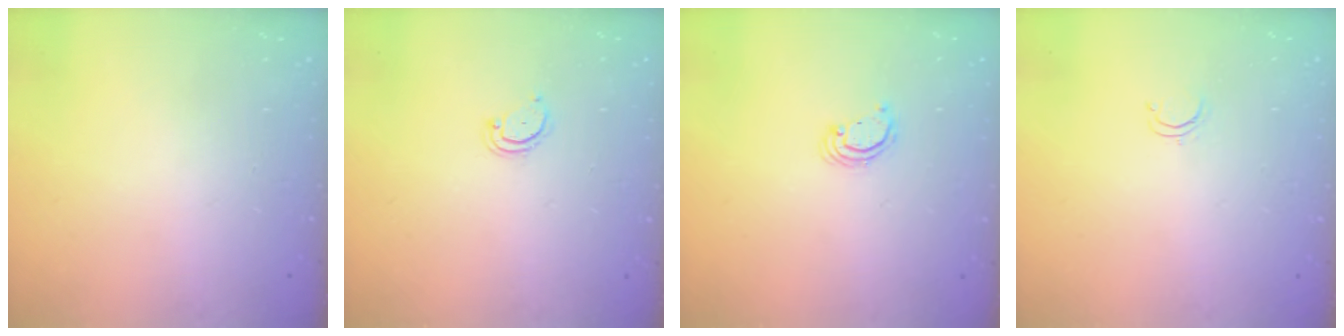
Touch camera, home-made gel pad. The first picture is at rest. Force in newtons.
{"total": 2.3, "press": 2.3, "slide": 0.2}
{"total": 2.2, "press": 2.2, "slide": 0.2}
{"total": 2.4, "press": 2.4, "slide": 0.2}